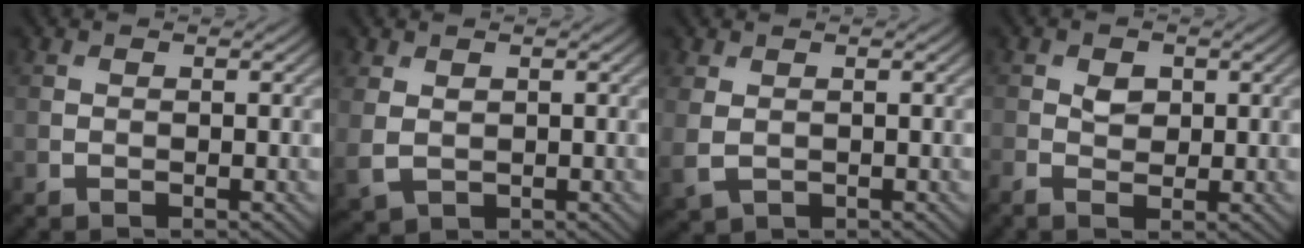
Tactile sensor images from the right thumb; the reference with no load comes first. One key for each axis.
{"total": 3.1, "fx": 0.6, "fy": 2.2, "fz": 2.0, "tx": -0.060, "ty": -0.008, "tz": 0.018}
{"total": 2.7, "fx": 0.2, "fy": 1.8, "fz": 1.9, "tx": -0.063, "ty": -0.008, "tz": 0.005}
{"total": 2.1, "fx": 0.2, "fy": 1.6, "fz": 1.4, "tx": -0.029, "ty": 0.000, "tz": 0.001}